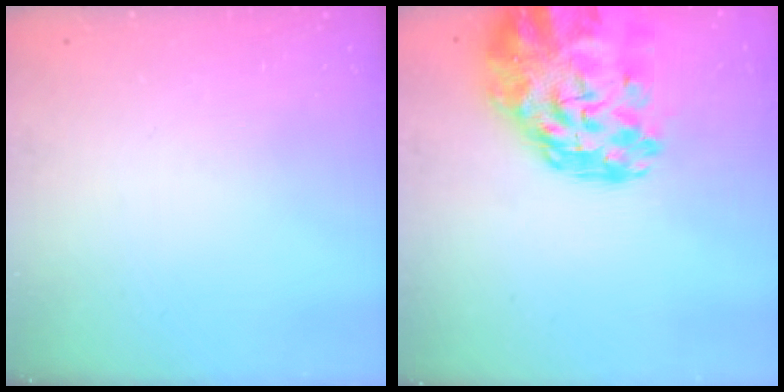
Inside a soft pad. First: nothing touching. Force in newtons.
{"total": 20.6, "press": 19.4, "slide": 6.8}